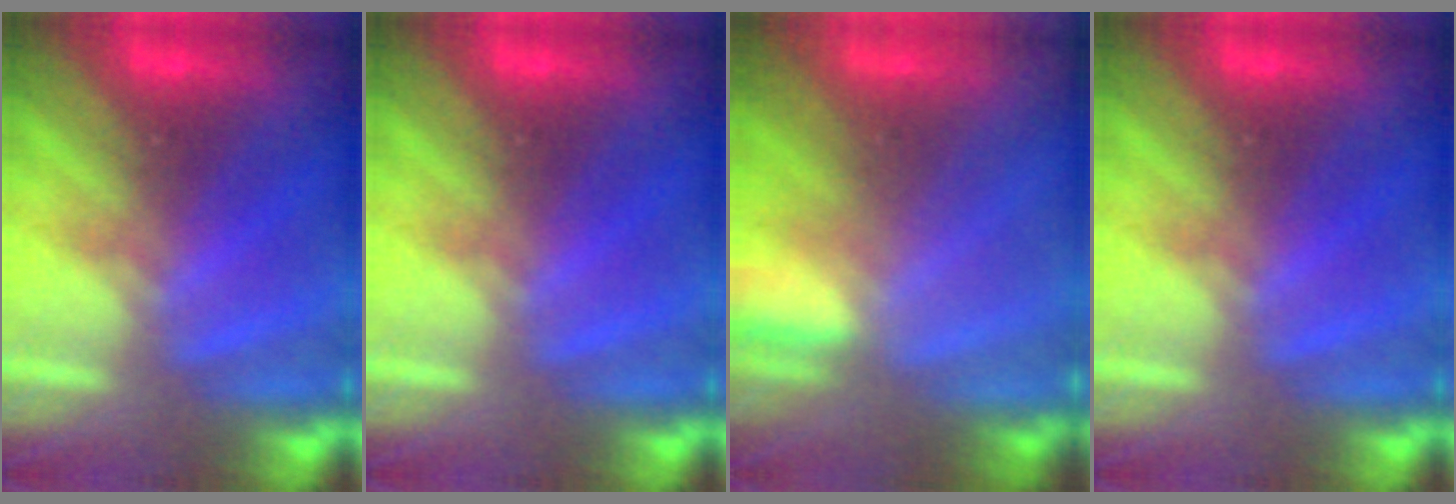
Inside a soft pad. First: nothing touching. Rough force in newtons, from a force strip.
{"total": 0.0}
{"total": 2.9}
{"total": 0.0}